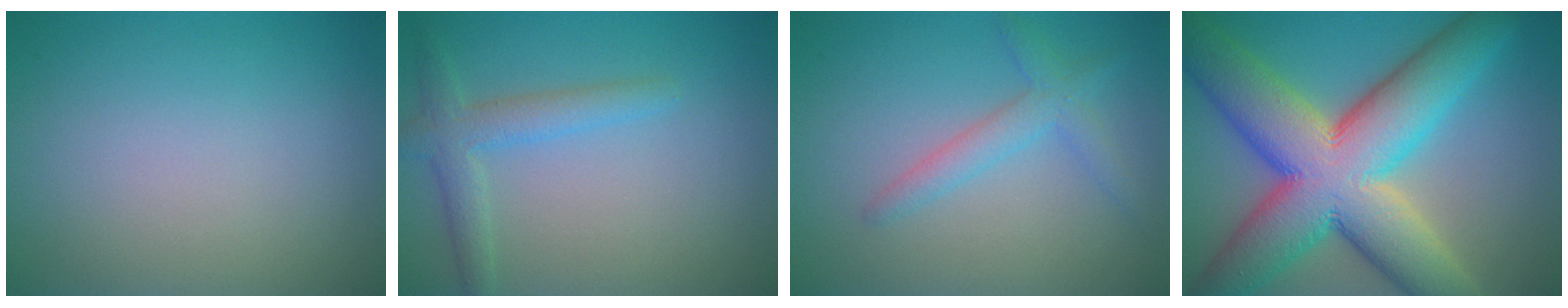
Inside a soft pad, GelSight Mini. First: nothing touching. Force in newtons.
{"total": 2.9, "press": 2.9, "slide": 0.2}
{"total": 2.4, "press": 2.4, "slide": 0.2}
{"total": 15.4, "press": 15.3, "slide": 0.8}